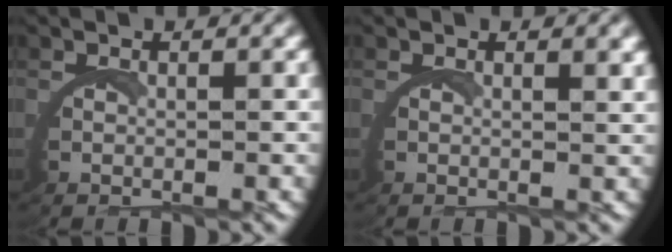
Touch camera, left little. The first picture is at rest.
{"total": 1.0, "force": [0.7, 0.0, 0.6], "torque": [-0.014, -0.001, 0.011]}